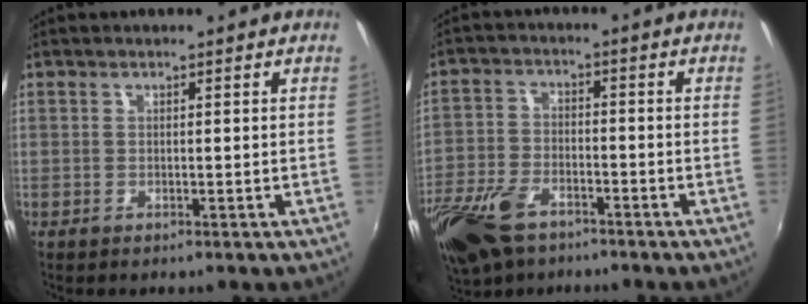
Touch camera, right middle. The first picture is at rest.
{"total": 12.5, "force": [-8.3, 6.4, 6.8], "torque": [-0.169, -0.017, -0.162]}